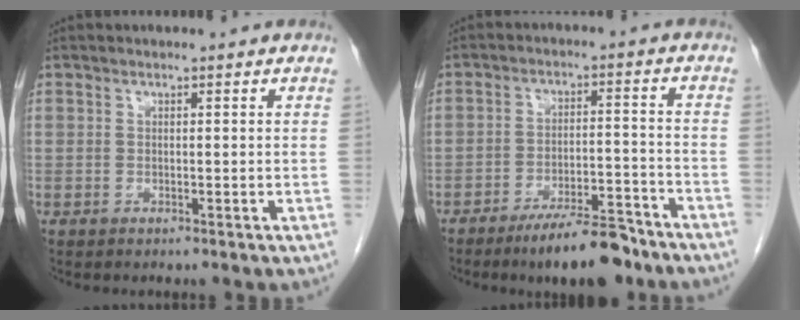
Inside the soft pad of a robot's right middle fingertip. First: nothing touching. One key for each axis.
{"total": 9.7, "fx": -7.7, "fy": 2.0, "fz": 5.6, "tx": -0.079, "ty": -0.003, "tz": -0.124}